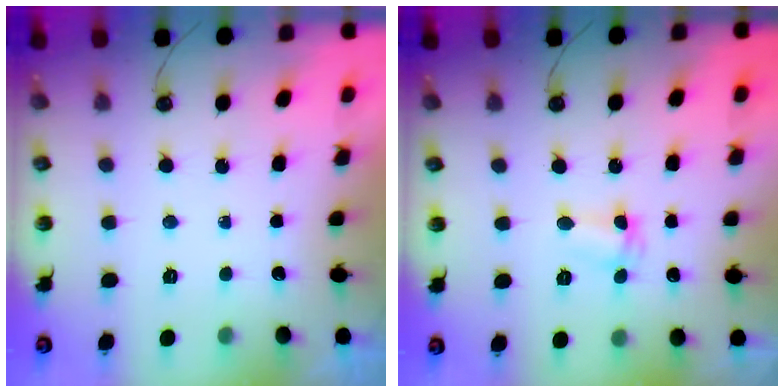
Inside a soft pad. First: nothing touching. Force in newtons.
{"total": 2.9, "press": 2.9, "slide": 0.5}